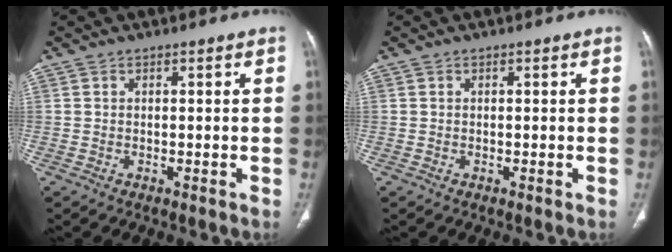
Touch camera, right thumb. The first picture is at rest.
{"total": 0.0}